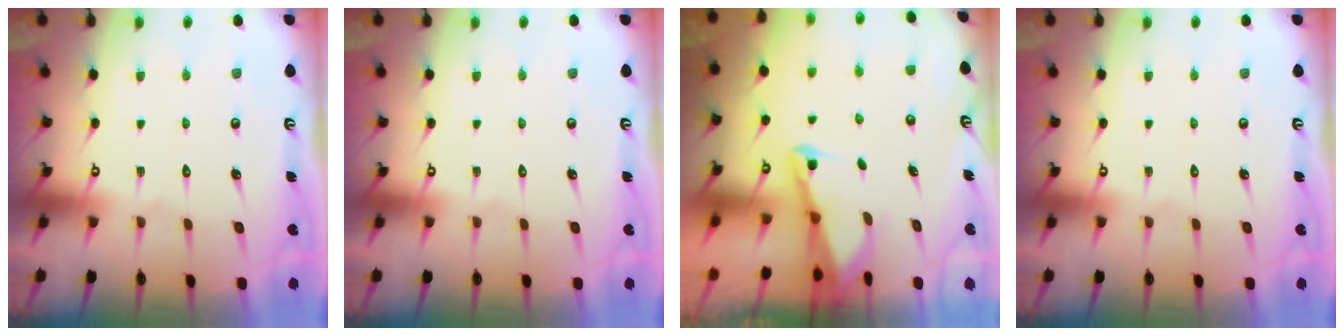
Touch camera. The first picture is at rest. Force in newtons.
{"total": 0.0}
{"total": 2.3, "press": 2.2, "slide": 0.2}
{"total": 0.0}